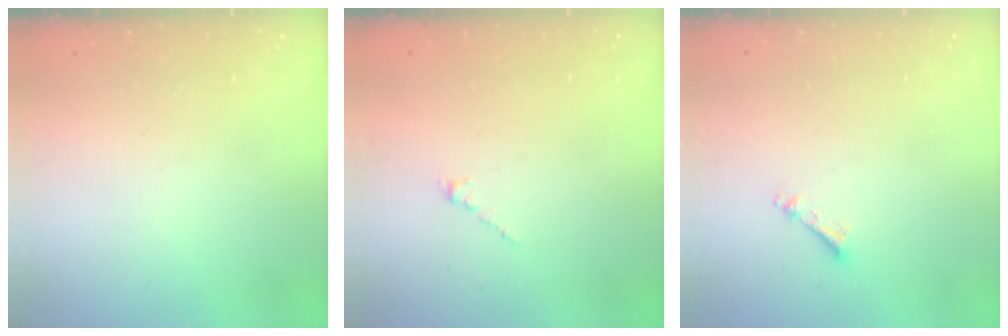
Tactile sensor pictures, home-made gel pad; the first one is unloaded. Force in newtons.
{"total": 0.0}
{"total": 3.4, "press": 3.4, "slide": 0.4}